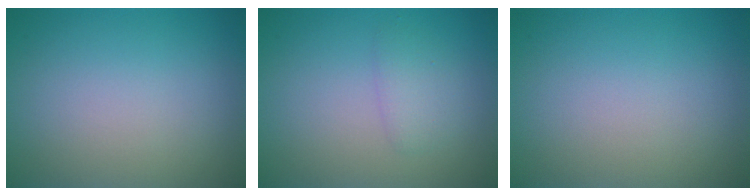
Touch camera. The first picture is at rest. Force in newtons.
{"total": 1.6, "press": 1.6, "slide": 0.1}
{"total": 0.0}